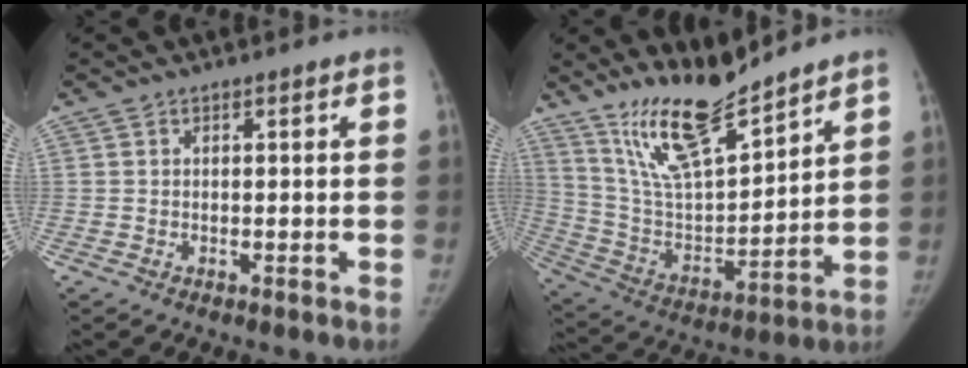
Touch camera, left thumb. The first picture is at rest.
{"total": 16.2, "force": [13.2, 3.5, 8.7], "torque": [-0.132, -0.082, 0.257]}